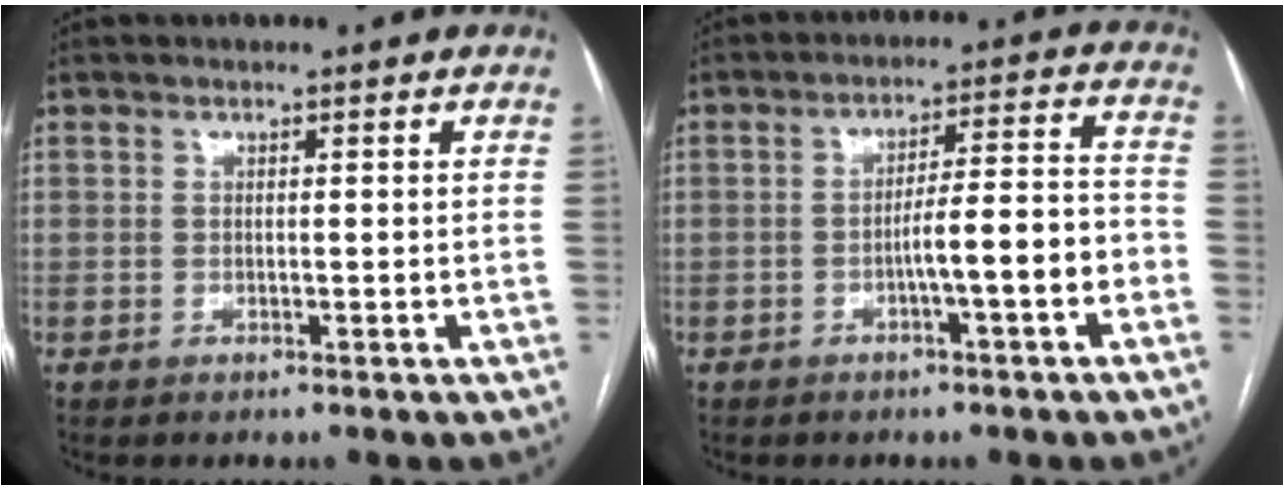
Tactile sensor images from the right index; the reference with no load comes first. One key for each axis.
{"total": 7.7, "fx": -2.9, "fy": 0.5, "fz": 7.1, "tx": -0.111, "ty": 0.027, "tz": -0.039}